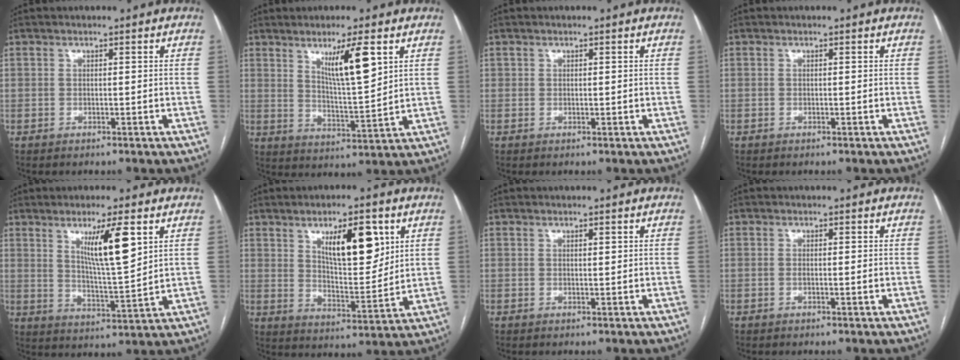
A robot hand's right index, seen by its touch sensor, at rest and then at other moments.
{"total": 8.8, "force": [4.3, 0.8, 7.6], "torque": [-0.134, -0.012, 0.080]}
{"total": 0.6, "force": [0.3, 0.5, 0.1], "torque": [0.006, 0.001, 0.004]}
{"total": 0.0}
{"total": 9.6, "force": [4.3, 0.7, 8.6], "torque": [-0.149, -0.014, 0.079]}
{"total": 11.5, "force": [5.2, 3.9, 9.5], "torque": [-0.154, -0.001, 0.094]}
{"total": 0.6, "force": [0.4, 0.2, 0.3], "torque": [-0.008, -0.001, 0.007]}
{"total": 1.1, "force": [-0.1, 0.2, 1.1], "torque": [-0.018, 0.000, 0.002]}